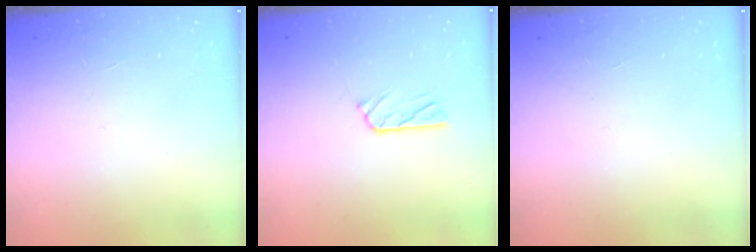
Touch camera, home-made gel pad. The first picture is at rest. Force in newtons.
{"total": 4.6, "press": 4.6, "slide": 0.2}
{"total": 0.0}